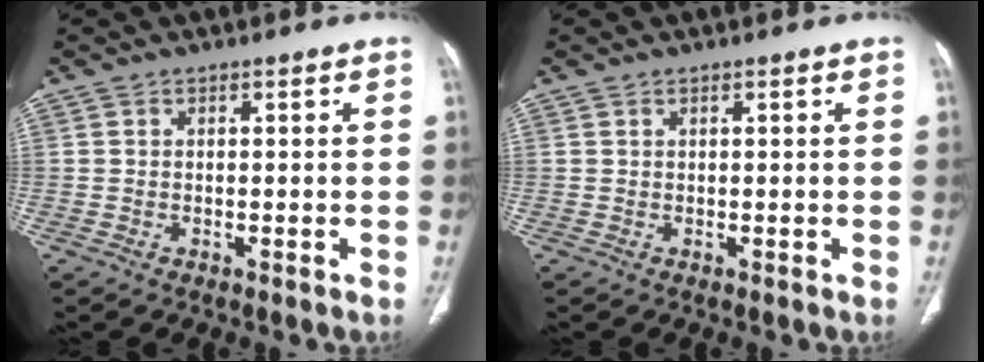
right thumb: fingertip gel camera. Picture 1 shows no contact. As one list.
[{"total": 0.0}]